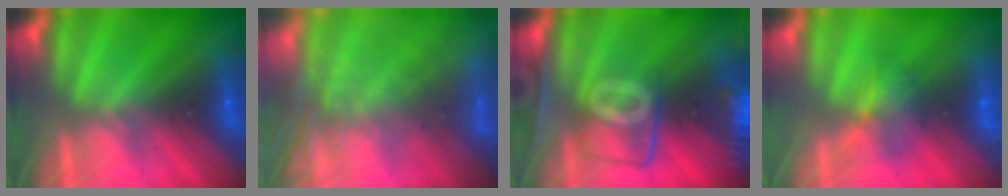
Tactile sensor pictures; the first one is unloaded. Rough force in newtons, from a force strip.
{"total": 5.6}
{"total": 8.9}
{"total": 1.6}